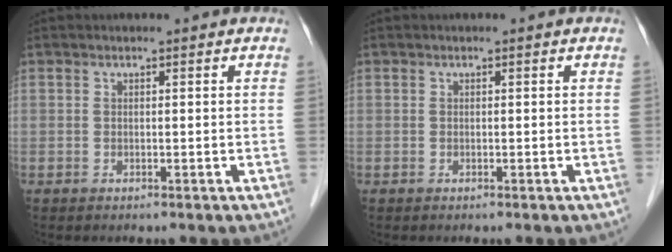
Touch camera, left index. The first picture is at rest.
{"total": 0.0}